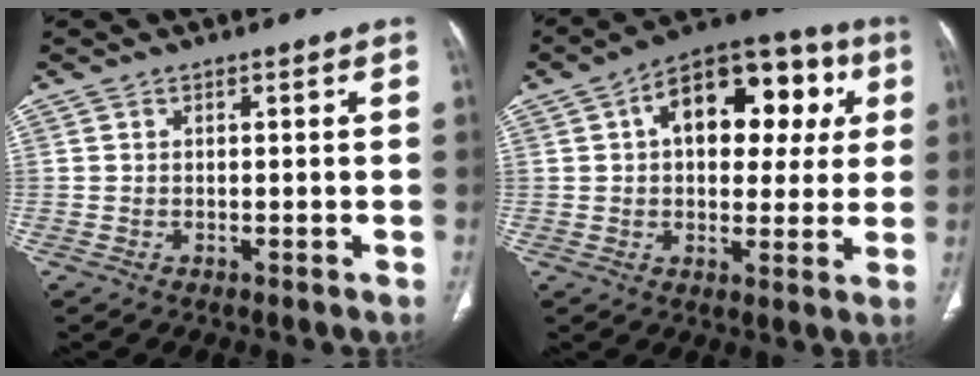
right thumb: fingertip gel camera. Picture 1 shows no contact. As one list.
[{"total": 19.5, "force": [5.2, 11.5, 14.9], "torque": [-0.161, 0.024, 0.067]}]